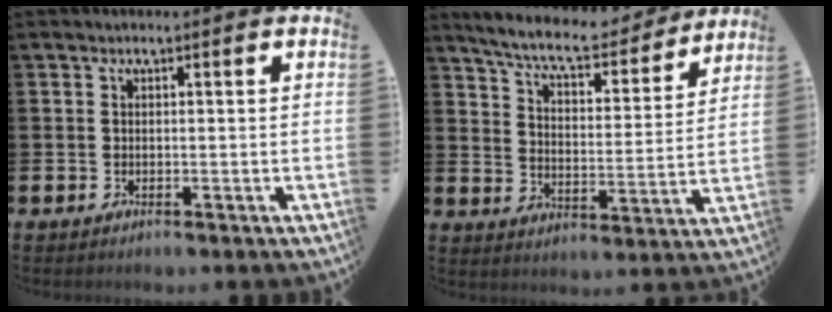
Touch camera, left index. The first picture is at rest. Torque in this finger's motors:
{"motor_torque": [1.06, -1.07, 0.35, 0.14]}